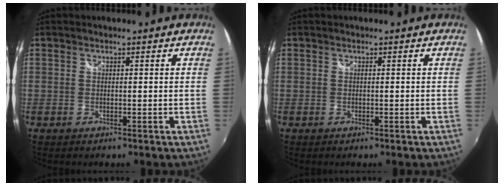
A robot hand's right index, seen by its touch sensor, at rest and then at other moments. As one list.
[{"total": 0.0}]